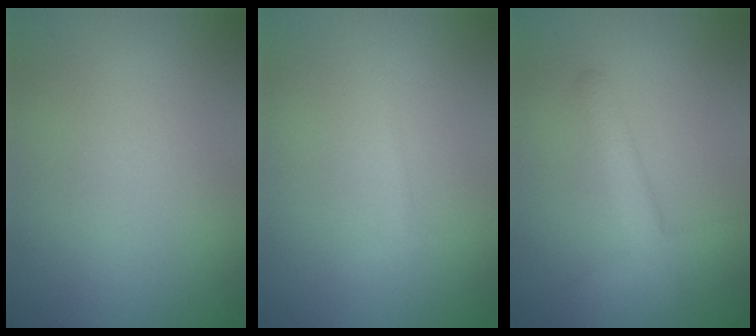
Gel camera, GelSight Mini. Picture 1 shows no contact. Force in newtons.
{"total": 1.0, "press": 1.0, "slide": 0.1}
{"total": 2.9, "press": 2.8, "slide": 0.2}